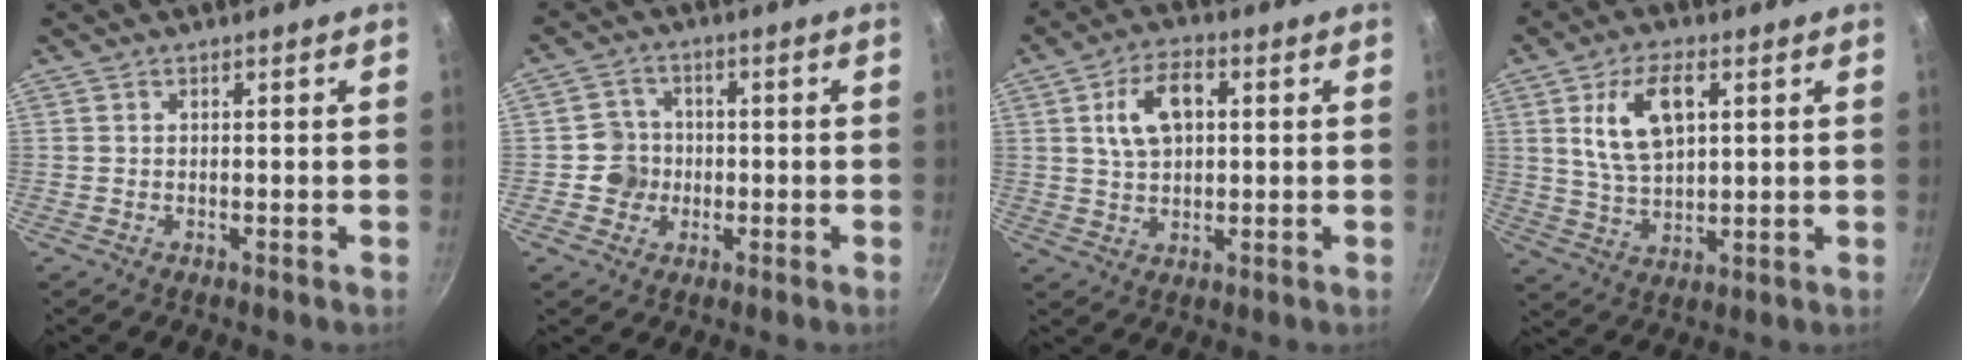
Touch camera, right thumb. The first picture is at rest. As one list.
[{"total": 5.3, "force": [-0.9, 5.1, 1.2], "torque": [0.009, 0.013, -0.020]}, {"total": 8.8, "force": [2.1, 5.4, 6.7], "torque": [-0.107, 0.007, 0.037]}, {"total": 11.1, "force": [3.6, 5.8, 8.8], "torque": [-0.154, -0.006, 0.072]}]